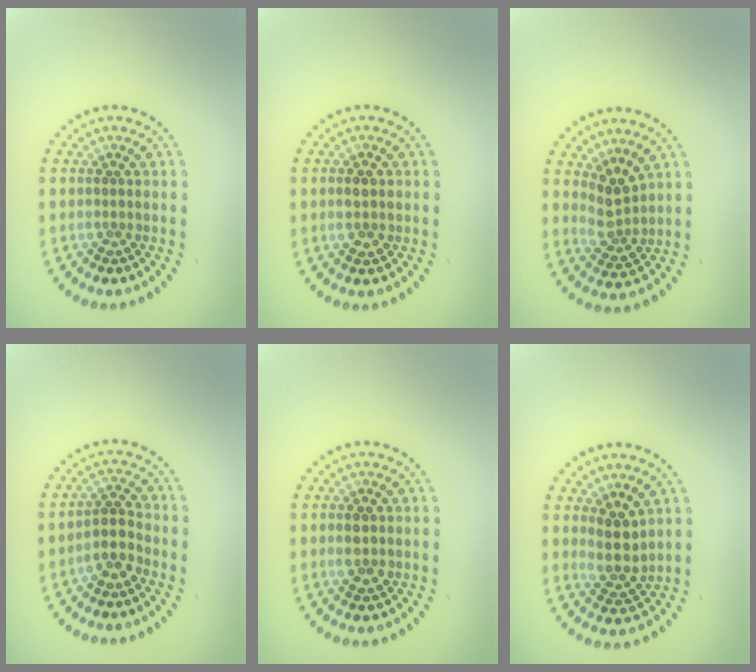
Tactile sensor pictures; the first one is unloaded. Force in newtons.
{"total": 1.5, "press": 1.5, "slide": 0.1}
{"total": 2.7, "press": 2.0, "slide": 1.8}
{"total": 2.5, "press": 2.1, "slide": 1.4}
{"total": 1.7, "press": 1.7, "slide": 0.2}
{"total": 2.9, "press": 2.4, "slide": 1.7}